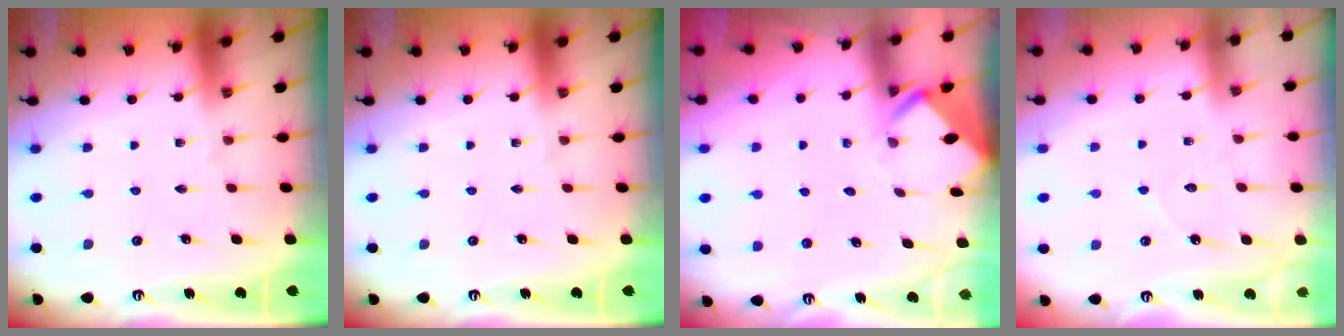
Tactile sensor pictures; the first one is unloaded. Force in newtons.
{"total": 0.0}
{"total": 3.7, "press": 3.7, "slide": 0.3}
{"total": 4.5, "press": 4.5, "slide": 0.4}